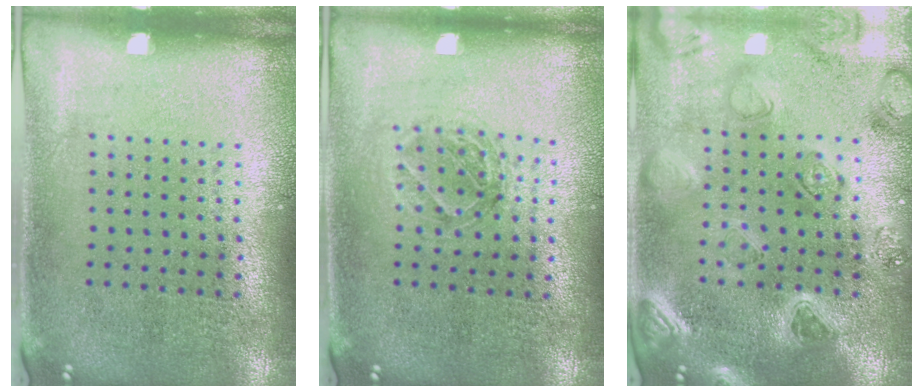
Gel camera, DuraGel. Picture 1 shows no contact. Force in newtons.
{"total": 1.2, "press": 1.1, "slide": 0.5}
{"total": 2.3, "press": 2.3, "slide": 0.3}